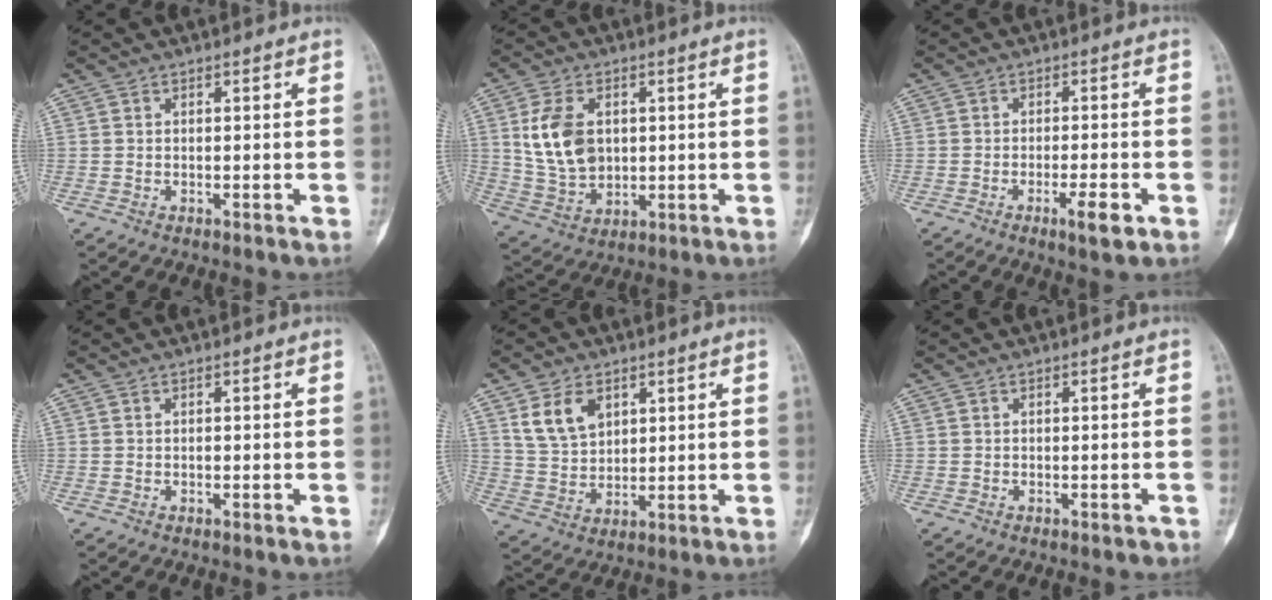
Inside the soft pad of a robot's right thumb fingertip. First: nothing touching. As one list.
[{"total": 11.1, "force": [2.2, 7.5, 7.9], "torque": [-0.140, -0.008, 0.053]}, {"total": 4.6, "force": [-2.1, 0.9, 3.9], "torque": [-0.065, 0.003, -0.032]}, {"total": 0.0}, {"total": 8.1, "force": [3.8, 5.4, 4.6], "torque": [-0.070, -0.017, 0.082]}, {"total": 0.8, "force": [-0.6, 0.4, 0.3], "torque": [-0.006, 0.006, -0.004]}]